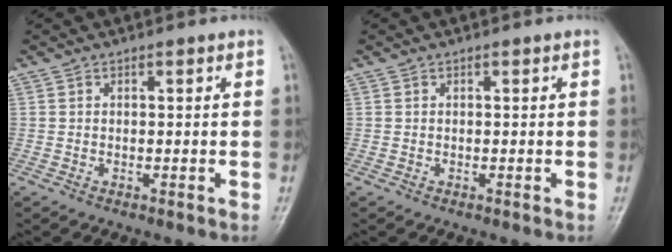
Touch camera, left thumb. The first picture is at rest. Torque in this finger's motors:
{"motor_torque": [0.00, 0.00, 0.00, -0.01, 0.00]}